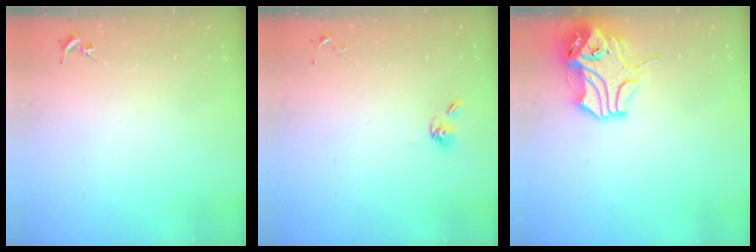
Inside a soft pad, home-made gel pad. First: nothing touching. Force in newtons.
{"total": 6.1, "press": 5.7, "slide": 2.3}
{"total": 12.0, "press": 11.9, "slide": 1.6}